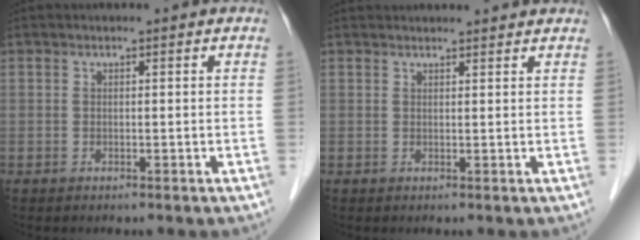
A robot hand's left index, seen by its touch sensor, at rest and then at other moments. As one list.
[{"total": 7.2, "force": [6.9, 0.8, 1.6], "torque": [-0.016, 0.034, 0.074]}]